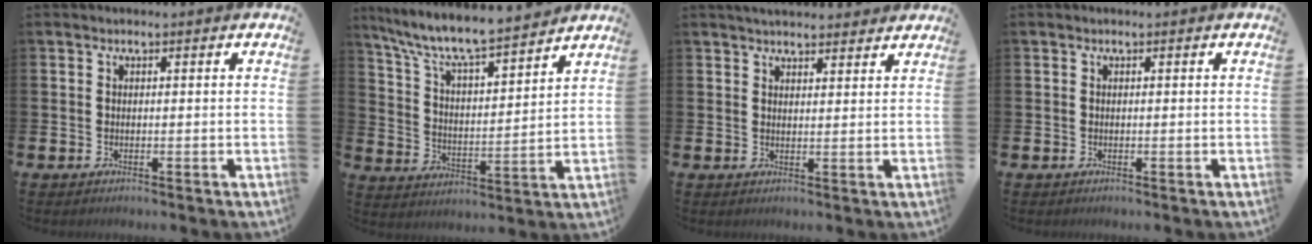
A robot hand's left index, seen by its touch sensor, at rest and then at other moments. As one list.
[{"total": 8.6, "force": [8.1, 0.9, 3.0], "torque": [-0.097, -0.059, 0.139]}, {"total": 3.4, "force": [3.3, 0.6, 0.3], "torque": [-0.004, -0.016, 0.060]}, {"total": 0.0}]